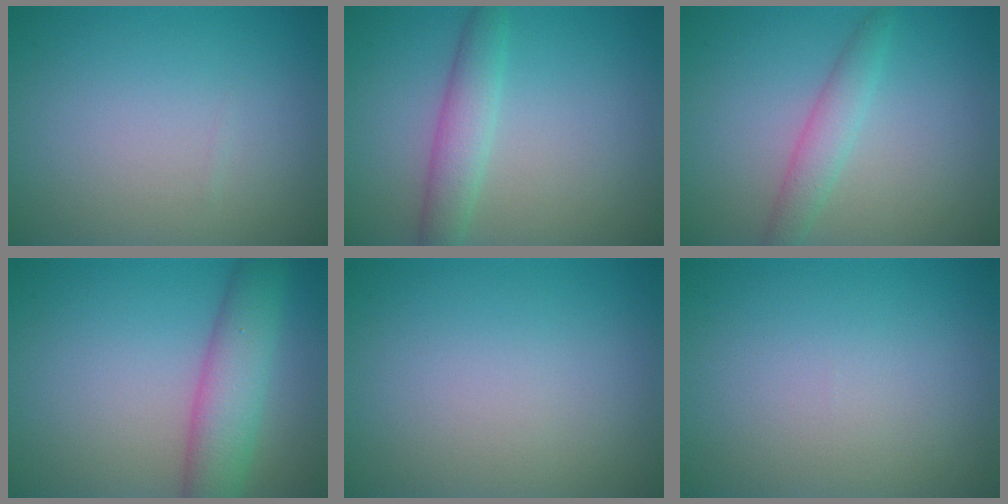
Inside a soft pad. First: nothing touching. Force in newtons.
{"total": 3.0, "press": 3.0, "slide": 0.1}
{"total": 2.3, "press": 2.3, "slide": 0.1}
{"total": 5.4, "press": 5.4, "slide": 0.2}
{"total": 0.0}
{"total": 0.0}